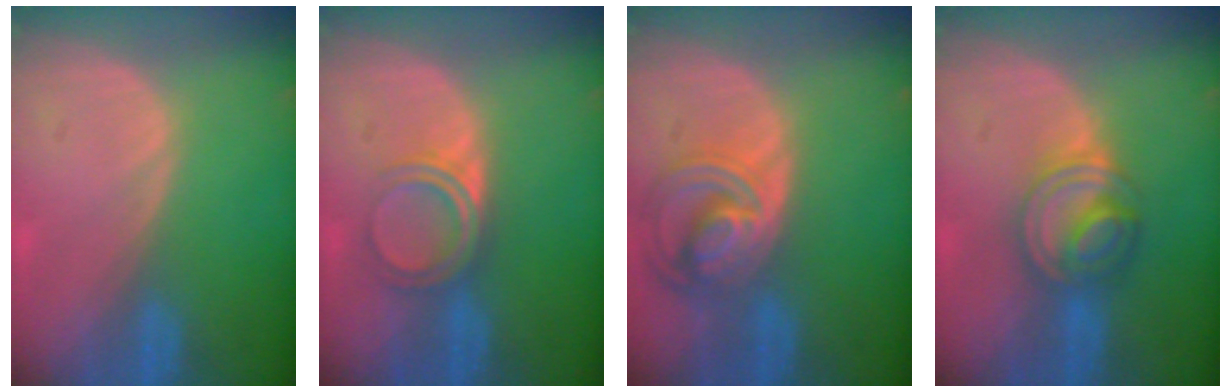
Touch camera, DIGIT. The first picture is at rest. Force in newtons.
{"total": 4.7, "press": 4.2, "slide": 2.1}
{"total": 8.5, "press": 7.4, "slide": 4.3}
{"total": 6.4, "press": 6.1, "slide": 2.0}